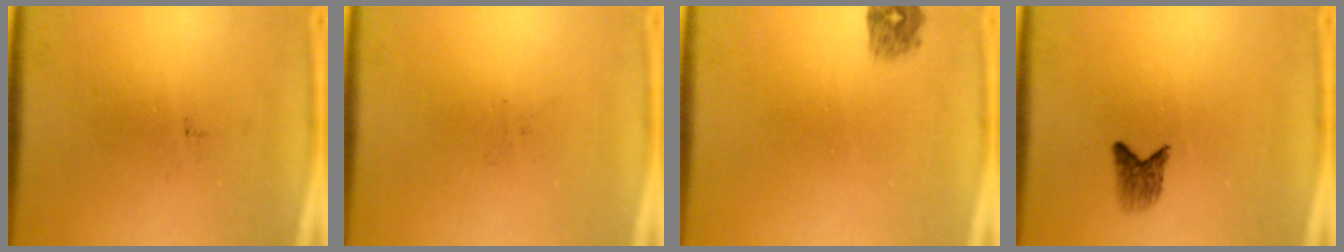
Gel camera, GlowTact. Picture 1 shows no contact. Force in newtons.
{"total": 0.0}
{"total": 1.4}
{"total": 2.3}